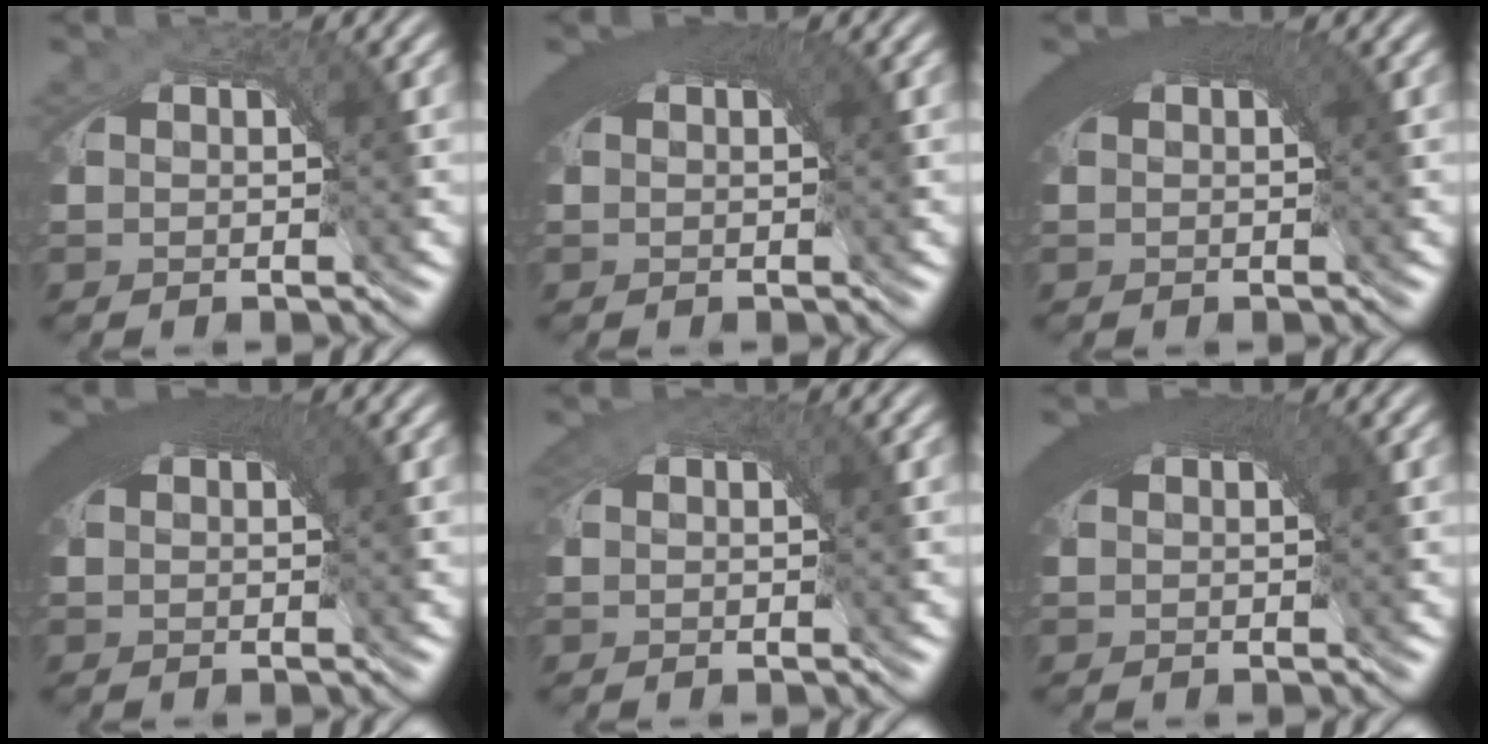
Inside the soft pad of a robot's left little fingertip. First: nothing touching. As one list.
[{"total": 4.9, "force": [1.6, 1.7, 4.3], "torque": [-0.052, 0.013, 0.019]}, {"total": 5.8, "force": [1.9, 2.0, 5.1], "torque": [-0.060, 0.017, 0.020]}, {"total": 5.9, "force": [1.9, 2.1, 5.2], "torque": [-0.063, 0.017, 0.020]}, {"total": 0.6, "force": [0.3, -0.2, 0.5], "torque": [0.002, 0.000, 0.005]}, {"total": 5.6, "force": [1.8, 2.0, 5.0], "torque": [-0.059, 0.016, 0.019]}]